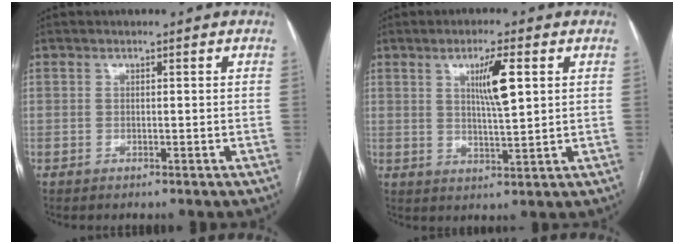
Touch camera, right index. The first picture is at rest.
{"total": 6.2, "force": [2.1, 0.5, 5.8], "torque": [-0.101, -0.002, 0.036]}